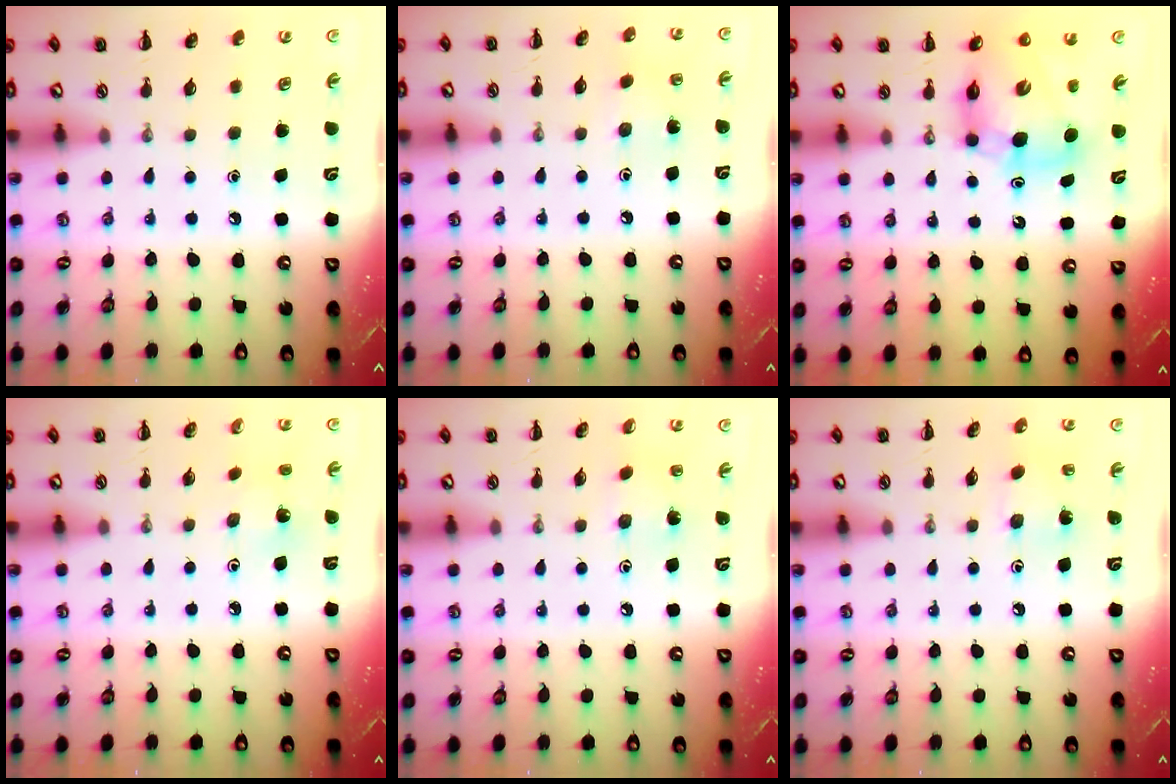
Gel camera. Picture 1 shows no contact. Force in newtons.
{"total": 1.5, "press": 1.4, "slide": 0.6}
{"total": 10.5, "press": 10.0, "slide": 3.1}
{"total": 1.7, "press": 1.5, "slide": 0.7}
{"total": 2.7, "press": 2.6, "slide": 0.7}
{"total": 3.7, "press": 3.5, "slide": 1.2}